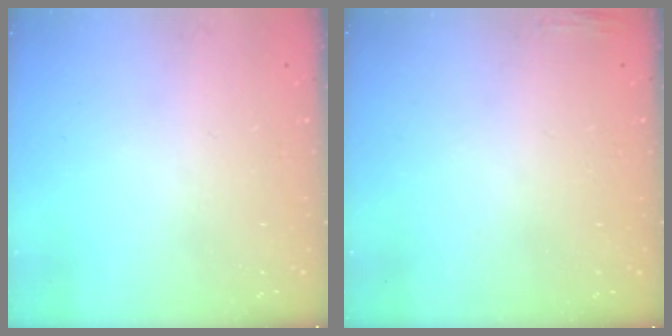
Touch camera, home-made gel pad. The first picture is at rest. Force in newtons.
{"total": 3.1, "press": 3.0, "slide": 0.8}